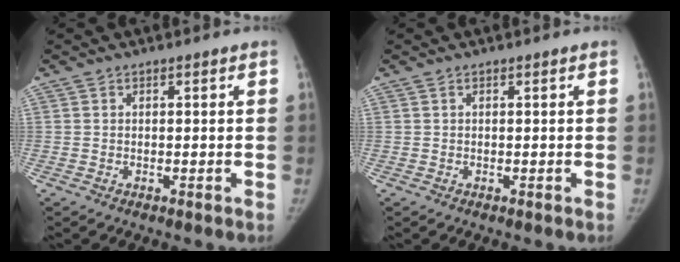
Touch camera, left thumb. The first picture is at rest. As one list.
[{"total": 0.0}]